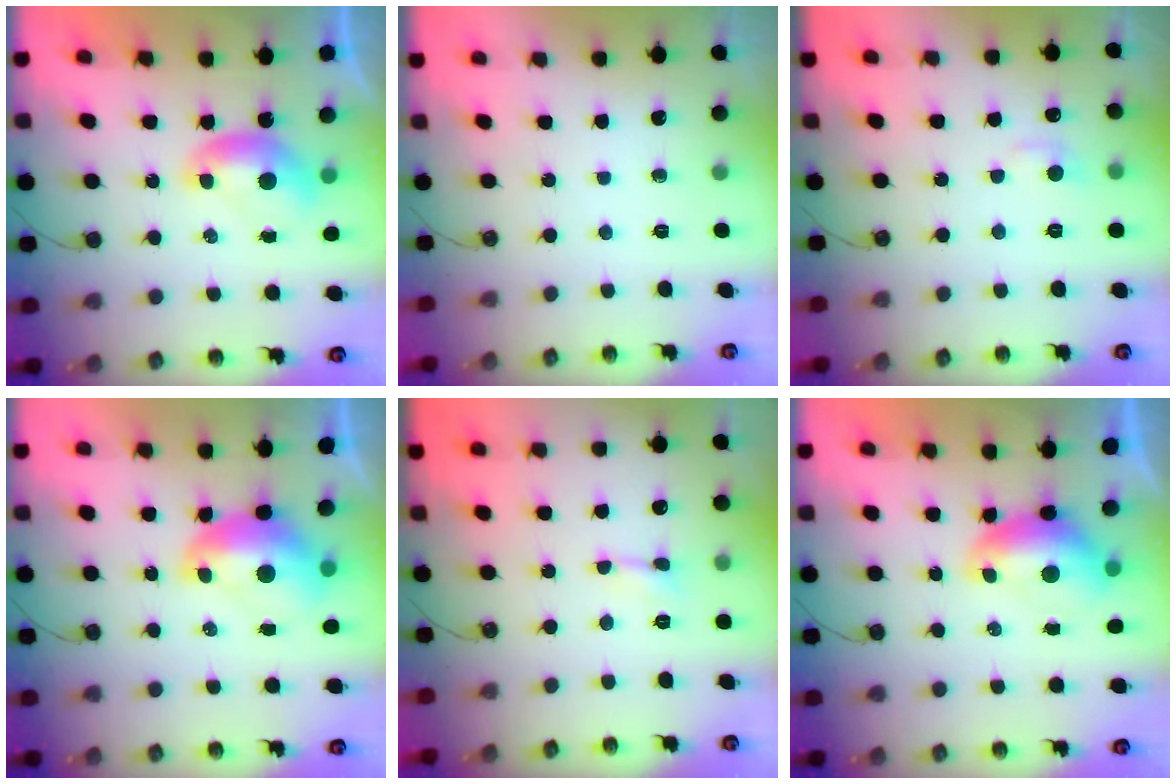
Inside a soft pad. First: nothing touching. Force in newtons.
{"total": 0.0}
{"total": 1.1, "press": 0.9, "slide": 0.7}
{"total": 2.6, "press": 2.5, "slide": 0.7}
{"total": 1.6, "press": 1.5, "slide": 0.4}
{"total": 1.2, "press": 1.1, "slide": 0.4}